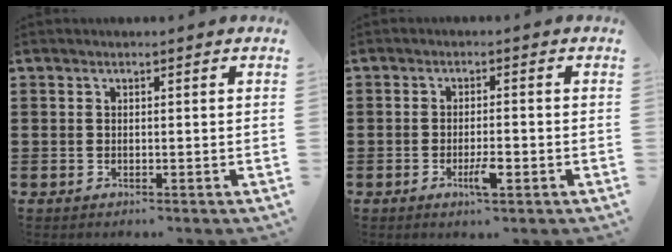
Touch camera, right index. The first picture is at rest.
{"total": 3.6, "force": [-1.5, 0.8, 3.1], "torque": [-0.058, -0.001, -0.028]}